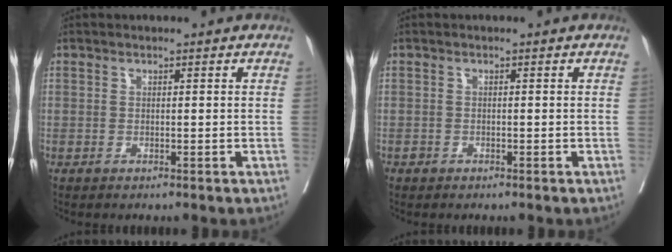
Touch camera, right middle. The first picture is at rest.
{"total": 0.5, "force": [-0.4, 0.4, 0.1], "torque": [-0.001, 0.002, -0.008]}